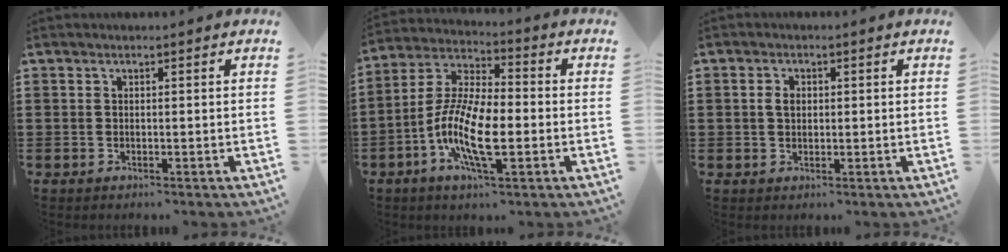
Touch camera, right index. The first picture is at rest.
{"total": 11.4, "force": [-3.5, 3.8, 10.1], "torque": [-0.236, -0.014, -0.073]}
{"total": 2.0, "force": [0.3, 1.4, 1.4], "torque": [-0.030, 0.008, 0.005]}